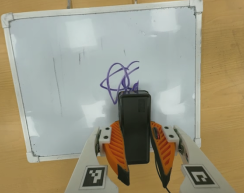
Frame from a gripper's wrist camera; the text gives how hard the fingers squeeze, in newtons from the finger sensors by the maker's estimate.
{"total": 8.7, "left": 7.1, "right": 10.3}